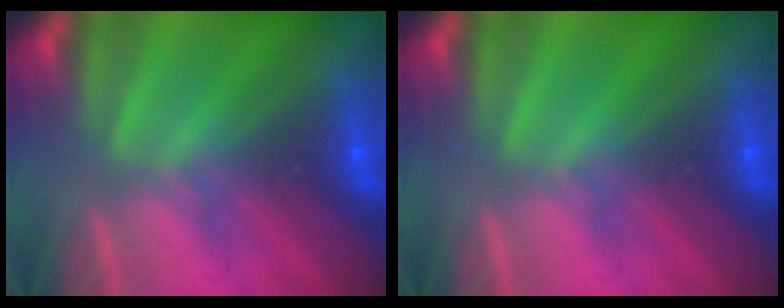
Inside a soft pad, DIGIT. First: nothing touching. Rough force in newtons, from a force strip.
{"total": 0.0}